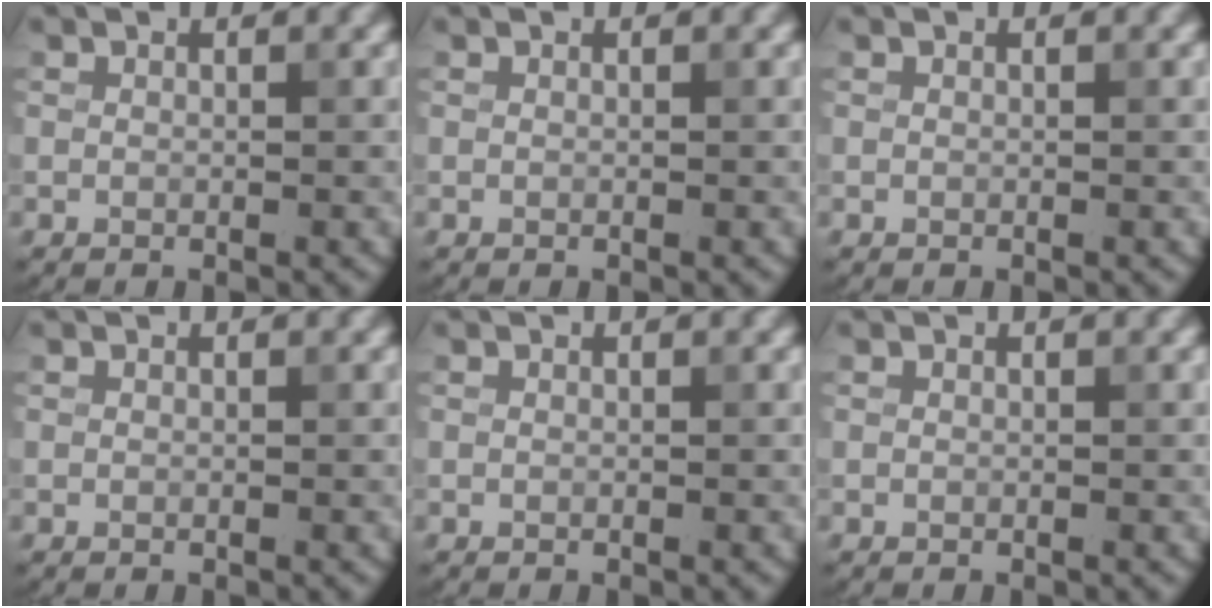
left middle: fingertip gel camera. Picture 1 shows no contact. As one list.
[{"total": 0.0}, {"total": 0.0}, {"total": 0.0}, {"total": 0.0}, {"total": 0.0}]